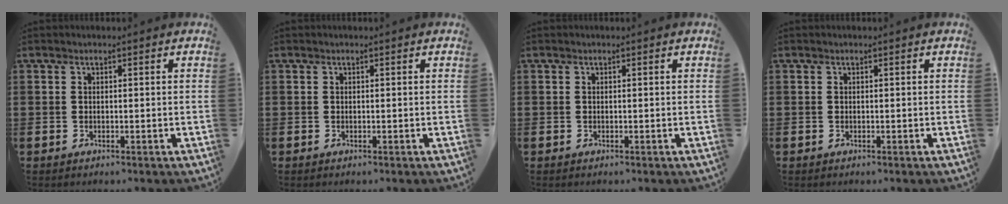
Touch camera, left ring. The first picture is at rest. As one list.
[{"total": 0.0}, {"total": 0.0}, {"total": 0.0}]